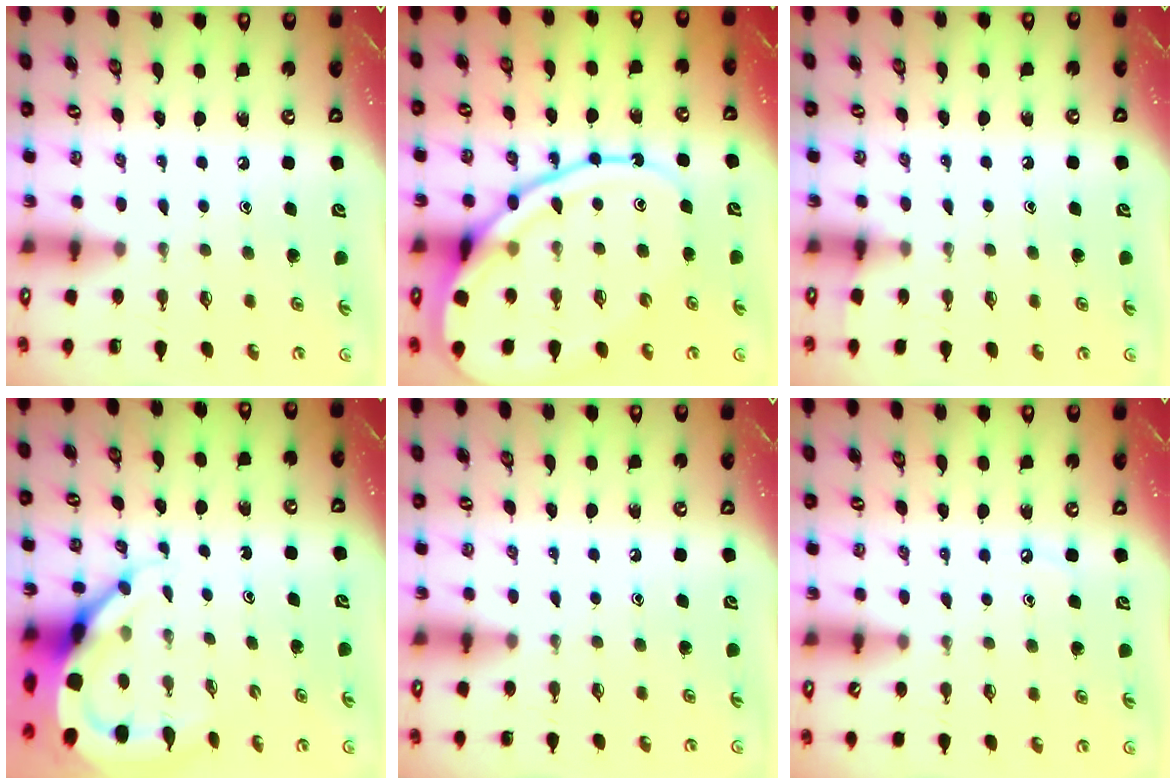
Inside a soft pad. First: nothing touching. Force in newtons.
{"total": 16.5, "press": 16.4, "slide": 1.5}
{"total": 2.8, "press": 2.8, "slide": 0.5}
{"total": 9.2, "press": 9.1, "slide": 1.2}
{"total": 0.0}
{"total": 2.6, "press": 2.6, "slide": 0.4}